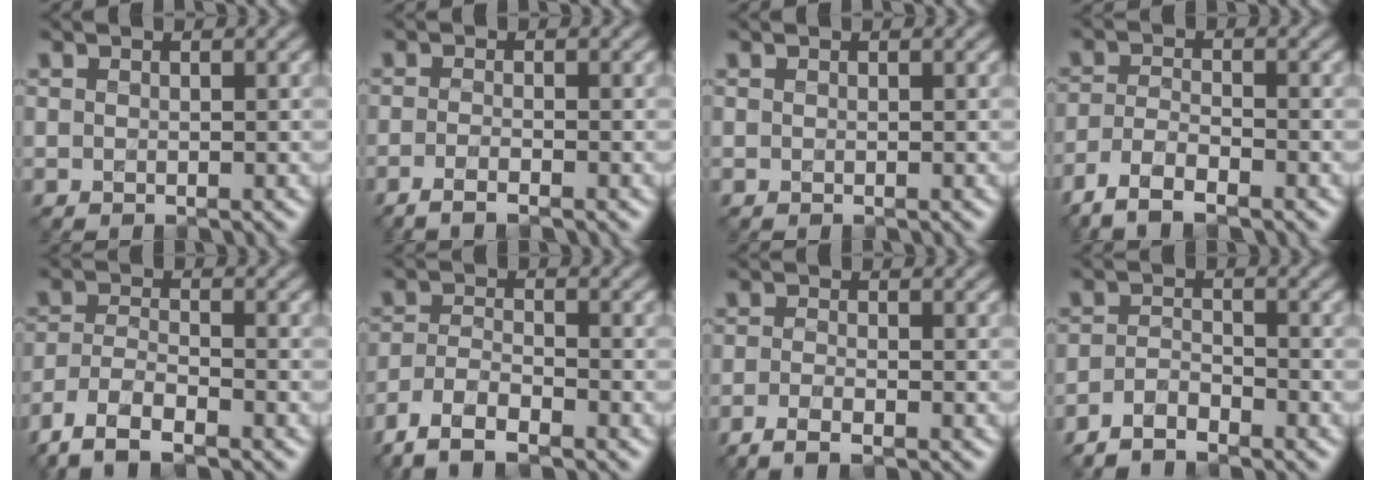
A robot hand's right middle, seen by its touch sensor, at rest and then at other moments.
{"total": 2.2, "force": [-1.3, 0.6, 1.7], "torque": [-0.025, -0.006, -0.032]}
{"total": 0.0}
{"total": 4.6, "force": [-3.5, 1.4, 2.6], "torque": [-0.054, -0.006, -0.073]}
{"total": 5.5, "force": [-4.2, 1.8, 3.1], "torque": [-0.063, -0.007, -0.087]}
{"total": 5.0, "force": [-3.9, 1.6, 2.7], "torque": [-0.054, -0.006, -0.082]}
{"total": 2.5, "force": [-1.6, 0.6, 1.8], "torque": [-0.037, -0.006, -0.039]}
{"total": 2.5, "force": [-2.2, 0.6, 1.1], "torque": [-0.024, 0.000, -0.050]}